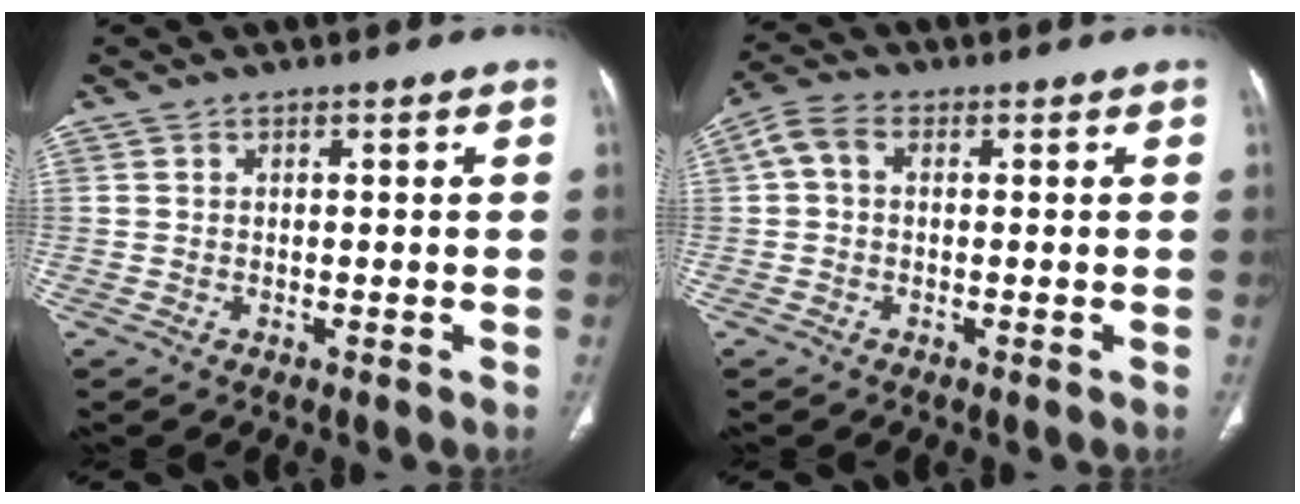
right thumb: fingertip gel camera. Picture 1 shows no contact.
{"total": 4.4, "force": [0.5, 3.0, 3.2], "torque": [-0.064, 0.015, 0.003]}